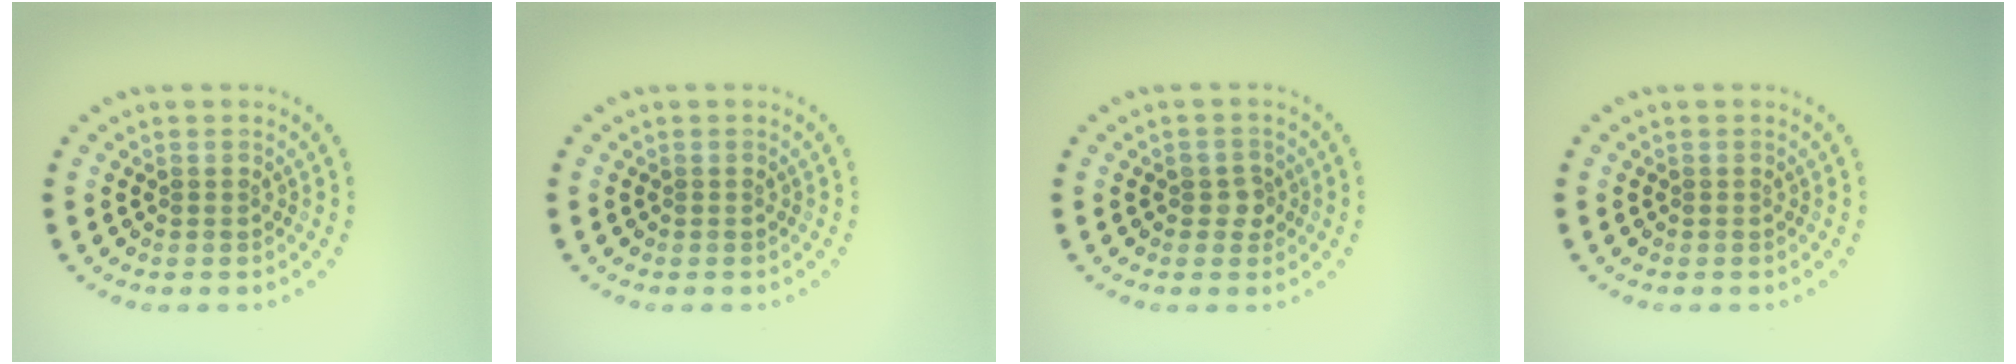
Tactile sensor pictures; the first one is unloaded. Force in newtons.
{"total": 0.0}
{"total": 1.7, "press": 1.6, "slide": 0.5}
{"total": 0.0}